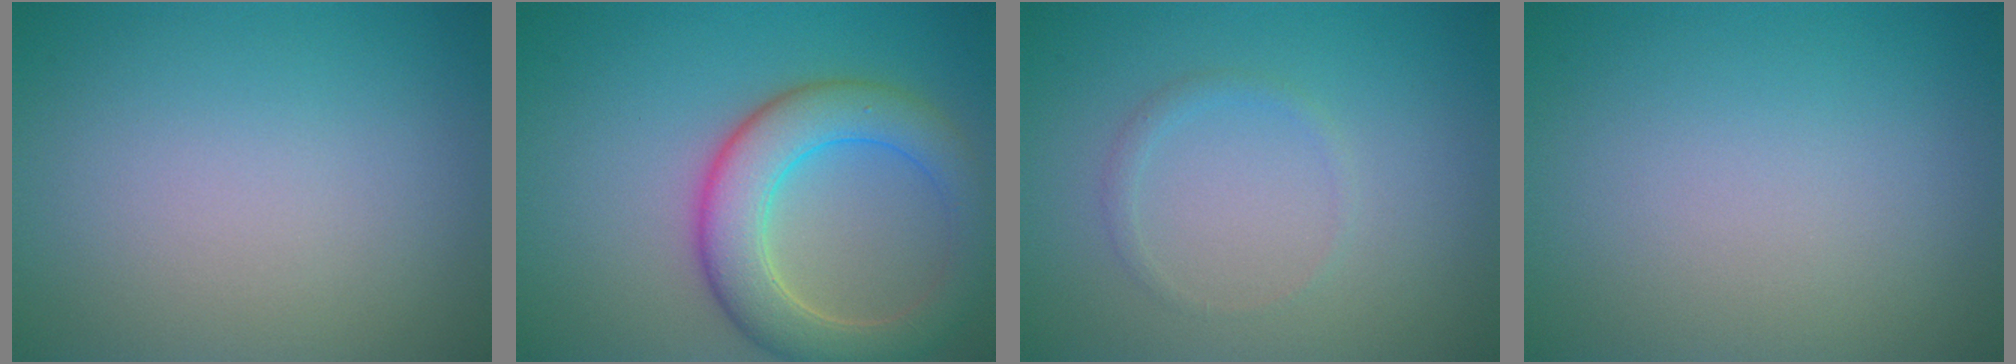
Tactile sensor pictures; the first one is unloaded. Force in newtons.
{"total": 6.6, "press": 6.6, "slide": 0.4}
{"total": 0.9, "press": 0.9, "slide": 0.1}
{"total": 0.0}